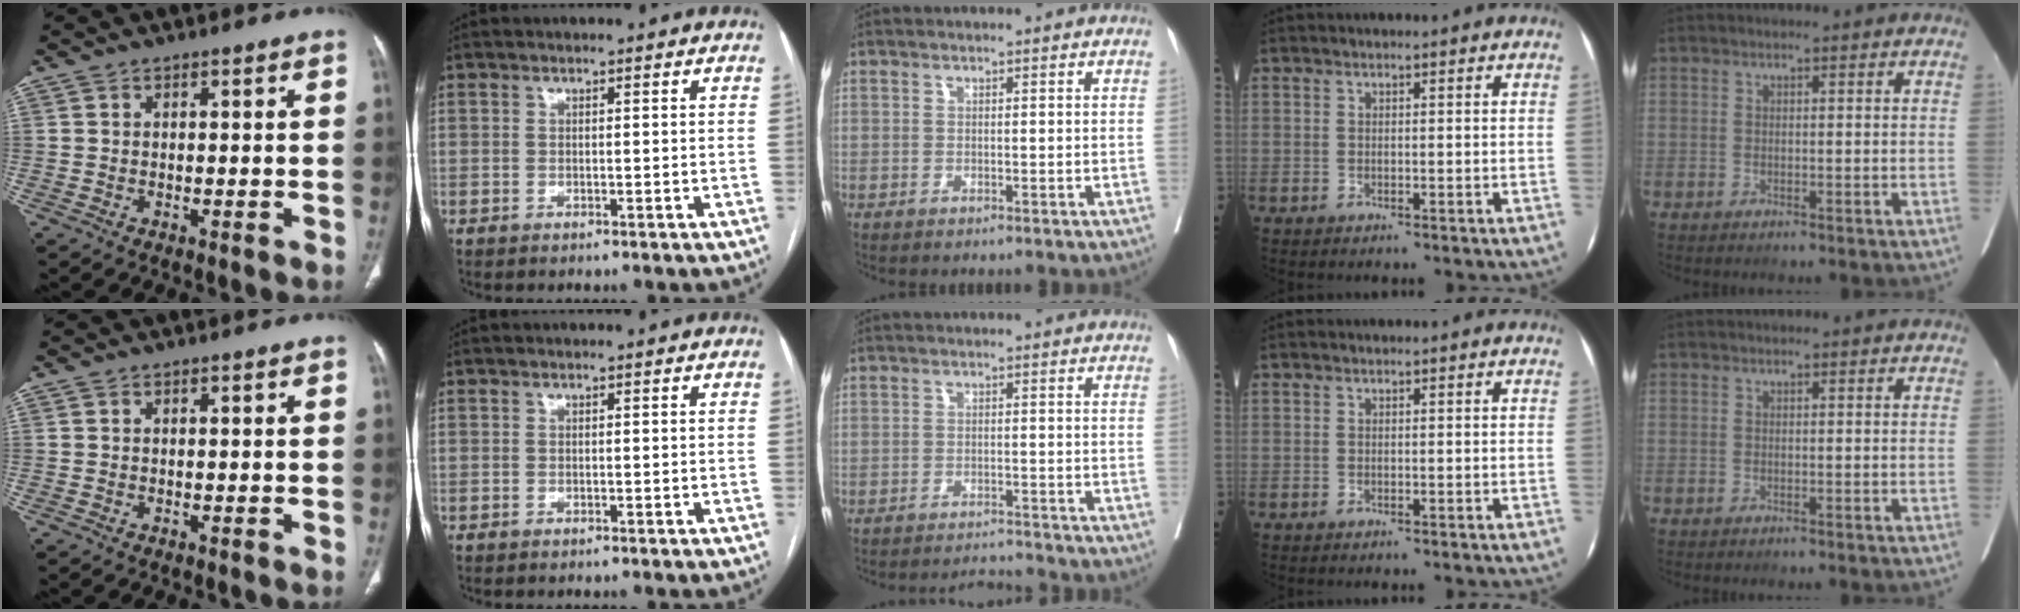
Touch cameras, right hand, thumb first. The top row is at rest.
{"middle": {"total": 2.9, "force": [-2.7, -0.9, -0.6], "torque": [0.010, -0.012, -0.041]}}